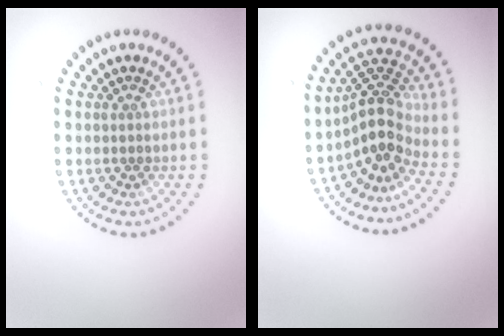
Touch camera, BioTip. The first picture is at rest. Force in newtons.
{"total": 4.3, "press": 3.1, "slide": 3.0}